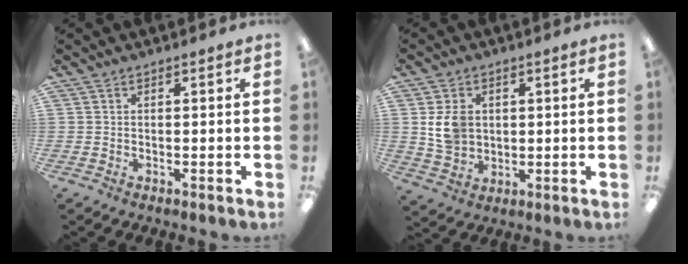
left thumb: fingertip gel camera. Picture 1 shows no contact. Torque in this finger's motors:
{"motor_torque": [1.06, 1.00, 0.92, -0.50, 0.06]}